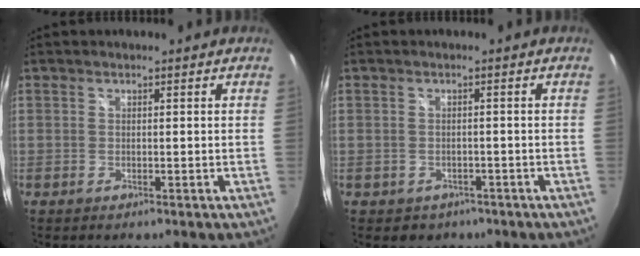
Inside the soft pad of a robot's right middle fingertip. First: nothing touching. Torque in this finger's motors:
{"motor_torque": [0.24, -0.37, 0.06, 0.01]}